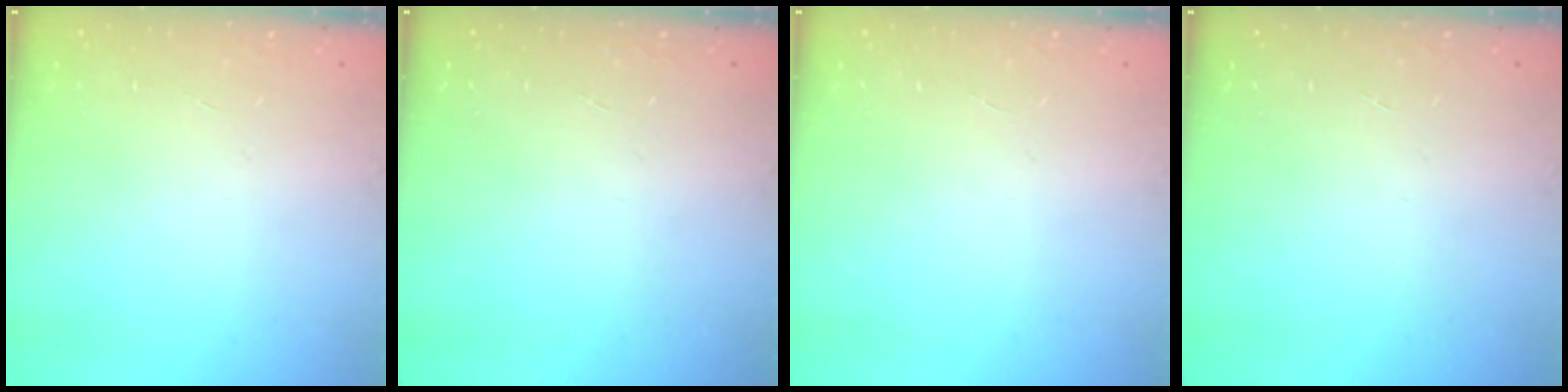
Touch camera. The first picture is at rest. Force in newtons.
{"total": 0.0}
{"total": 0.0}
{"total": 0.0}